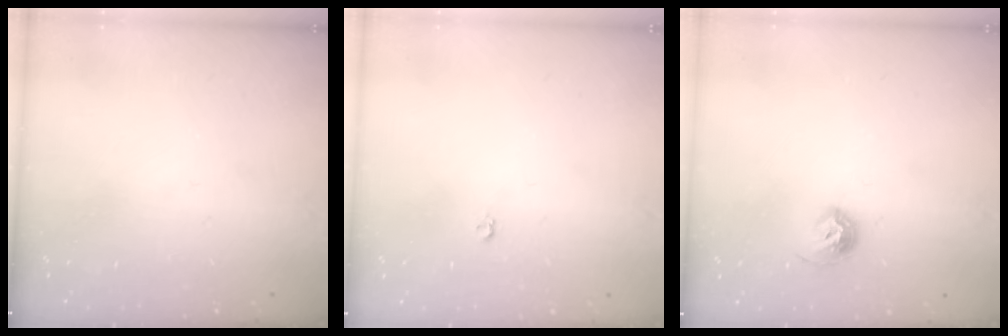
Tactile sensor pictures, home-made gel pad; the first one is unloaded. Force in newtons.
{"total": 3.5, "press": 3.4, "slide": 0.3}
{"total": 8.4, "press": 8.3, "slide": 0.9}